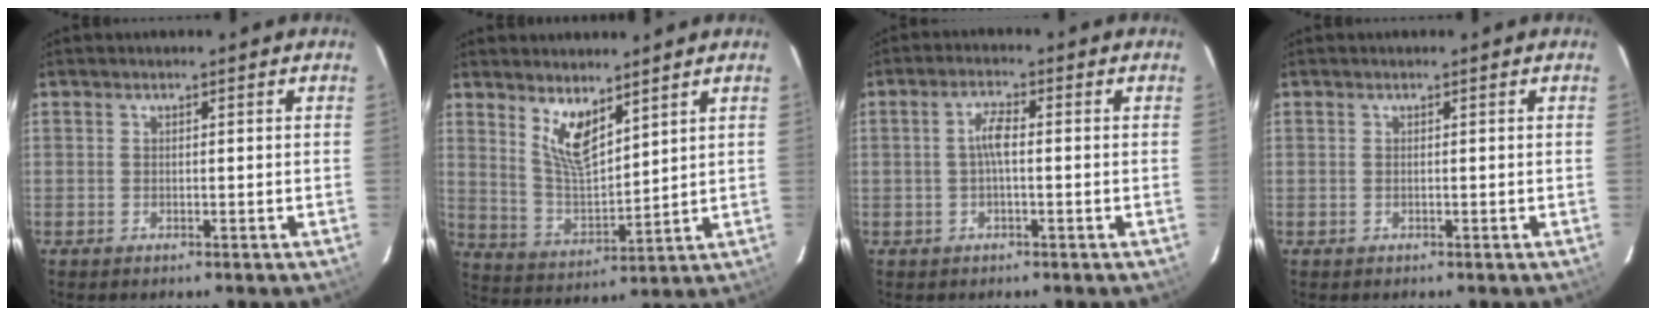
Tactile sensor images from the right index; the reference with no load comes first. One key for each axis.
{"total": 8.4, "fx": 5.4, "fy": 3.0, "fz": 5.6, "tx": -0.105, "ty": -0.008, "tz": 0.113}
{"total": 3.2, "fx": -0.2, "fy": 0.9, "fz": 3.1, "tx": -0.062, "ty": 0.009, "tz": -0.003}
{"total": 0.0}